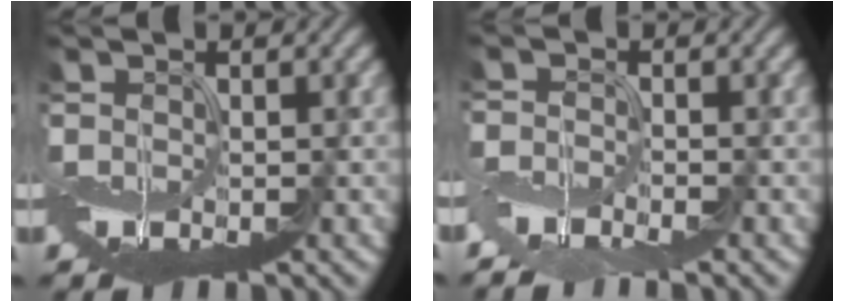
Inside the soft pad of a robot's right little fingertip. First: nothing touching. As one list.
[{"total": 2.9, "force": [-2.6, 0.4, 1.2], "torque": [-0.026, -0.009, -0.061]}]